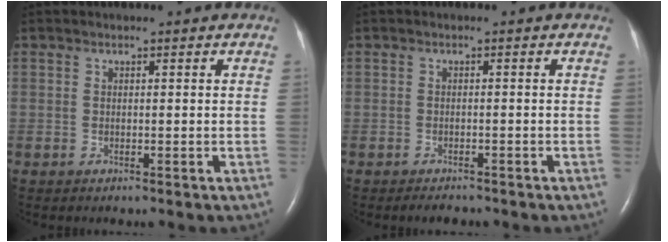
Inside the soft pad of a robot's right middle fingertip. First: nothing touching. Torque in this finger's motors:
{"motor_torque": [0.45, -0.50, 0.01, 0.00]}